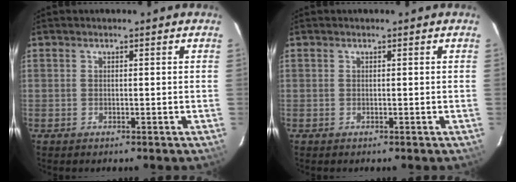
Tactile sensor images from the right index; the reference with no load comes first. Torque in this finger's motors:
{"motor_torque": [0.00, 0.00, 0.00, 0.00]}